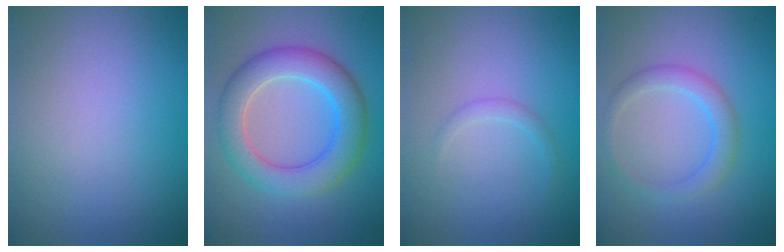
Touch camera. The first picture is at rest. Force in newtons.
{"total": 6.2, "press": 6.1, "slide": 0.5}
{"total": 0.9, "press": 0.9, "slide": 0.0}
{"total": 2.3, "press": 2.3, "slide": 0.0}